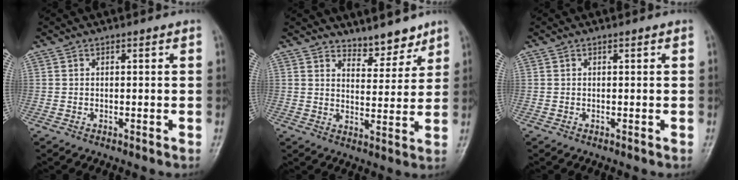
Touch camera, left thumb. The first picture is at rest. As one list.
[{"total": 6.5, "force": [5.6, 2.6, 2.1], "torque": [-0.003, -0.045, 0.092]}, {"total": 0.0}]